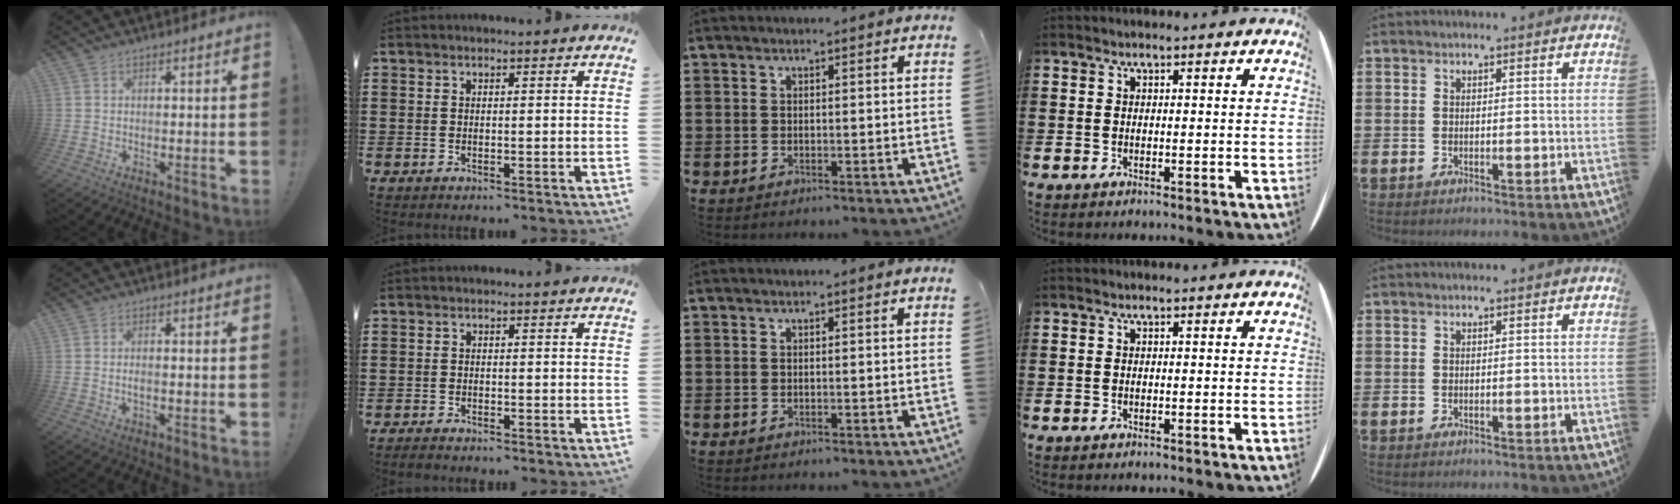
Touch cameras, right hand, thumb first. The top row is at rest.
{"thumb": {"total": 1.4, "force": [-0.4, 0.5, 1.3], "torque": [-0.029, 0.005, -0.006]}, "index": {"total": 1.1, "force": [-1.1, 0.1, 0.0], "torque": [-0.003, 0.000, -0.022]}}